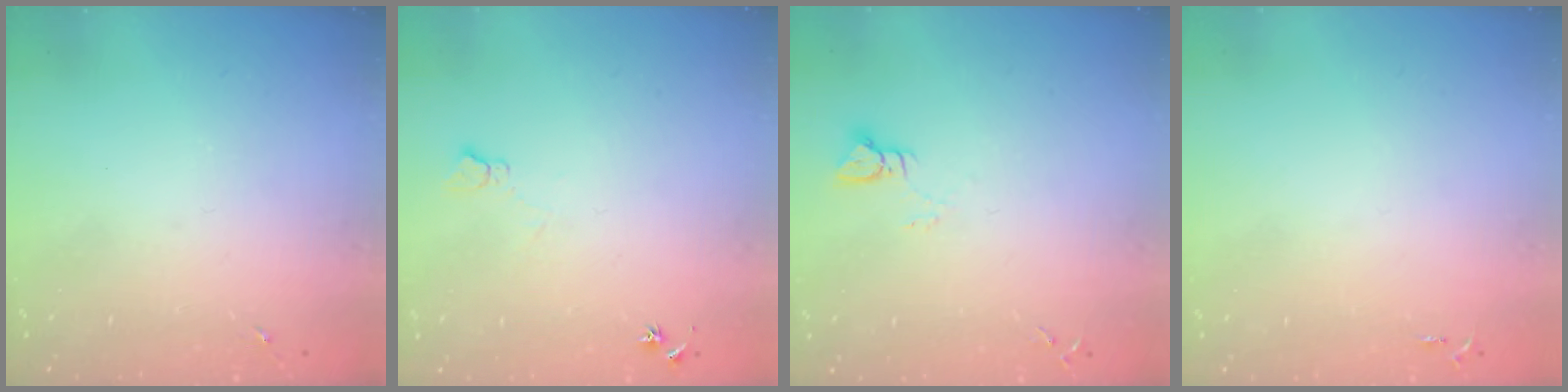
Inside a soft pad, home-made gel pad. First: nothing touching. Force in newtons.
{"total": 6.2, "press": 6.1, "slide": 0.8}
{"total": 3.0, "press": 3.0, "slide": 0.3}
{"total": 2.5, "press": 2.5, "slide": 0.3}